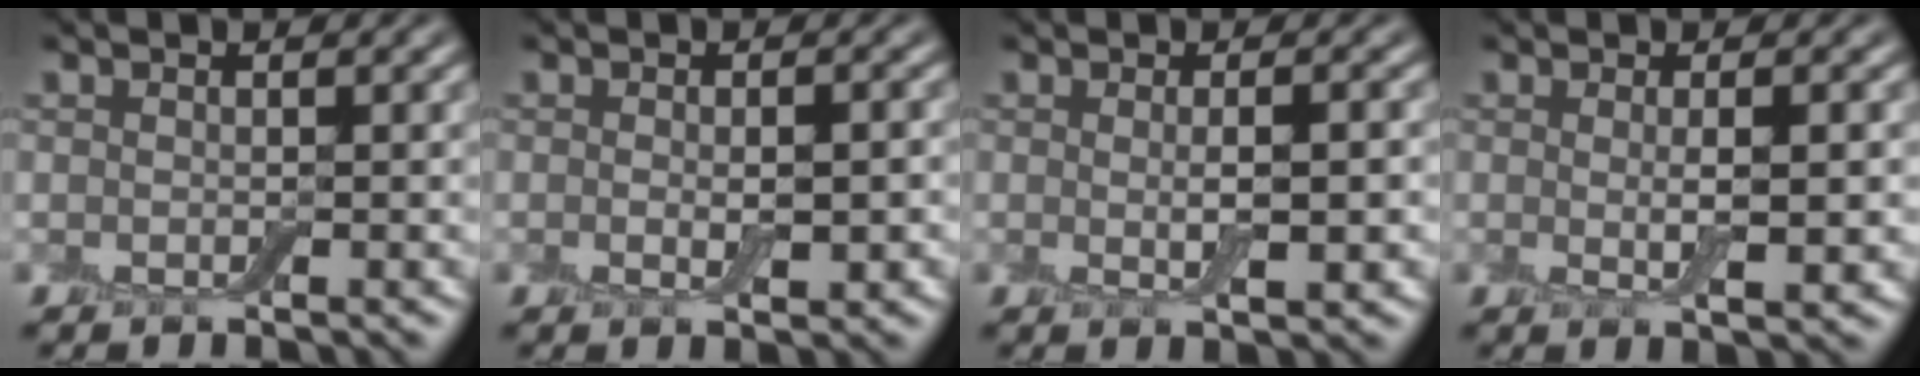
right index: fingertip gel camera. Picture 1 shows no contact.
{"total": 2.5, "force": [-0.2, 0.9, 2.3], "torque": [-0.039, -0.007, -0.002]}
{"total": 2.8, "force": [0.0, 0.6, 2.8], "torque": [-0.048, -0.006, 0.002]}
{"total": 3.0, "force": [0.1, 0.6, 2.9], "torque": [-0.049, -0.008, 0.003]}